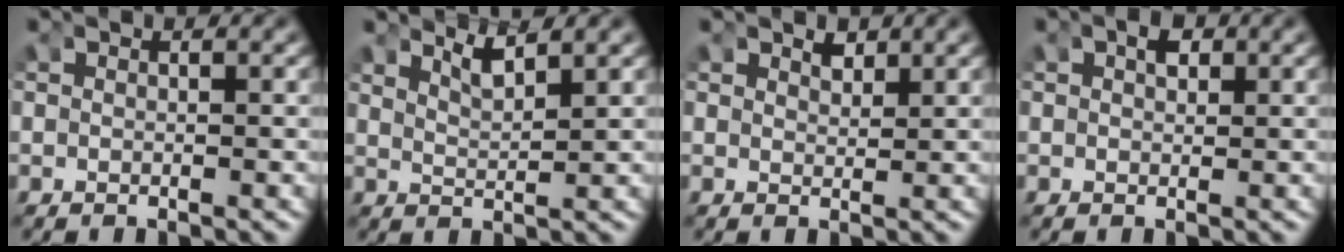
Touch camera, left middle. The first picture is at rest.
{"total": 2.3, "force": [1.9, -0.5, 1.1], "torque": [-0.025, -0.008, 0.038]}
{"total": 1.1, "force": [1.1, 0.0, 0.3], "torque": [-0.006, -0.009, 0.024]}
{"total": 1.3, "force": [0.7, 0.8, 0.9], "torque": [-0.014, 0.000, 0.012]}